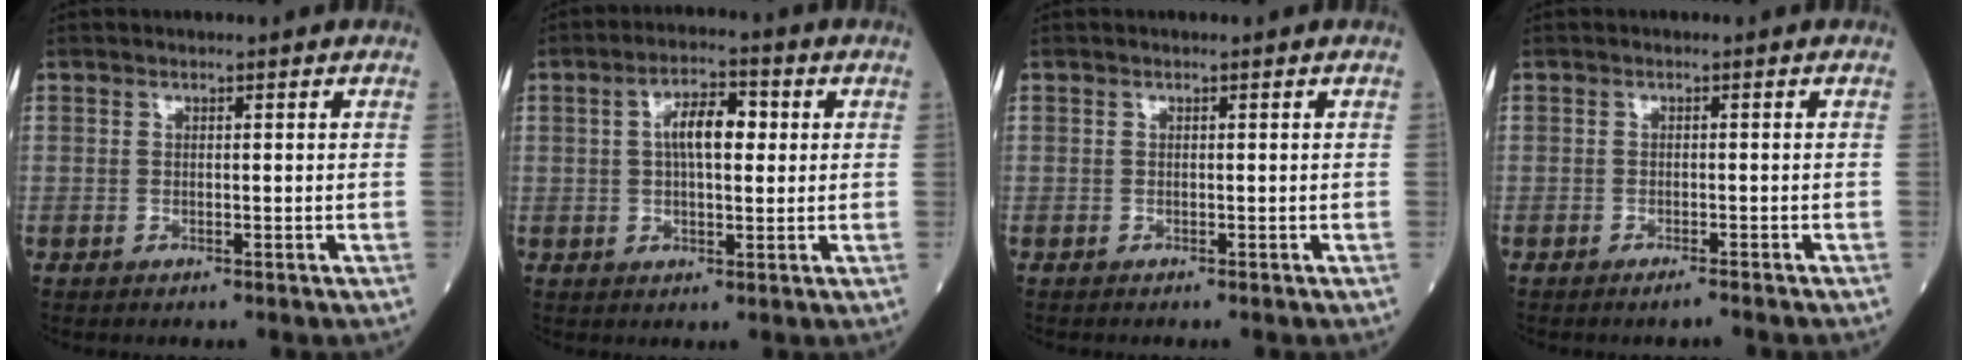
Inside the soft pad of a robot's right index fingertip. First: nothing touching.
{"total": 6.5, "force": [1.2, 2.4, 5.9], "torque": [-0.107, 0.016, 0.019]}
{"total": 0.0}
{"total": 1.6, "force": [-1.4, -0.3, 0.8], "torque": [-0.014, -0.001, -0.021]}